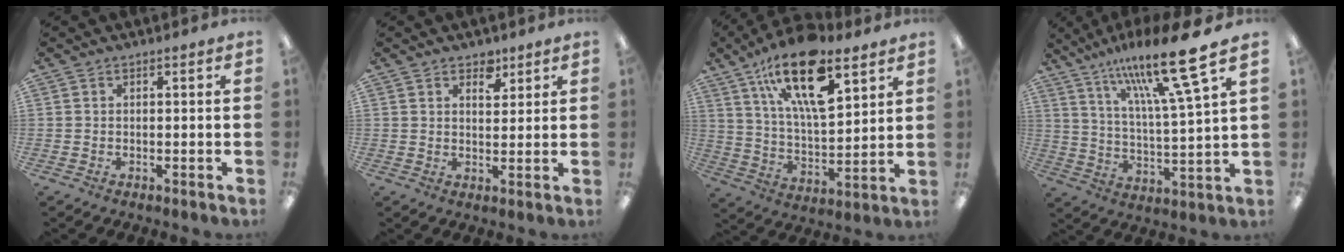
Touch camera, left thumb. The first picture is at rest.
{"total": 4.3, "force": [3.1, 2.5, 1.8], "torque": [-0.002, -0.021, 0.050]}
{"total": 21.8, "force": [12.7, 9.0, 15.3], "torque": [-0.250, -0.060, 0.215]}
{"total": 19.4, "force": [13.2, 2.6, 14.0], "torque": [-0.240, -0.070, 0.204]}